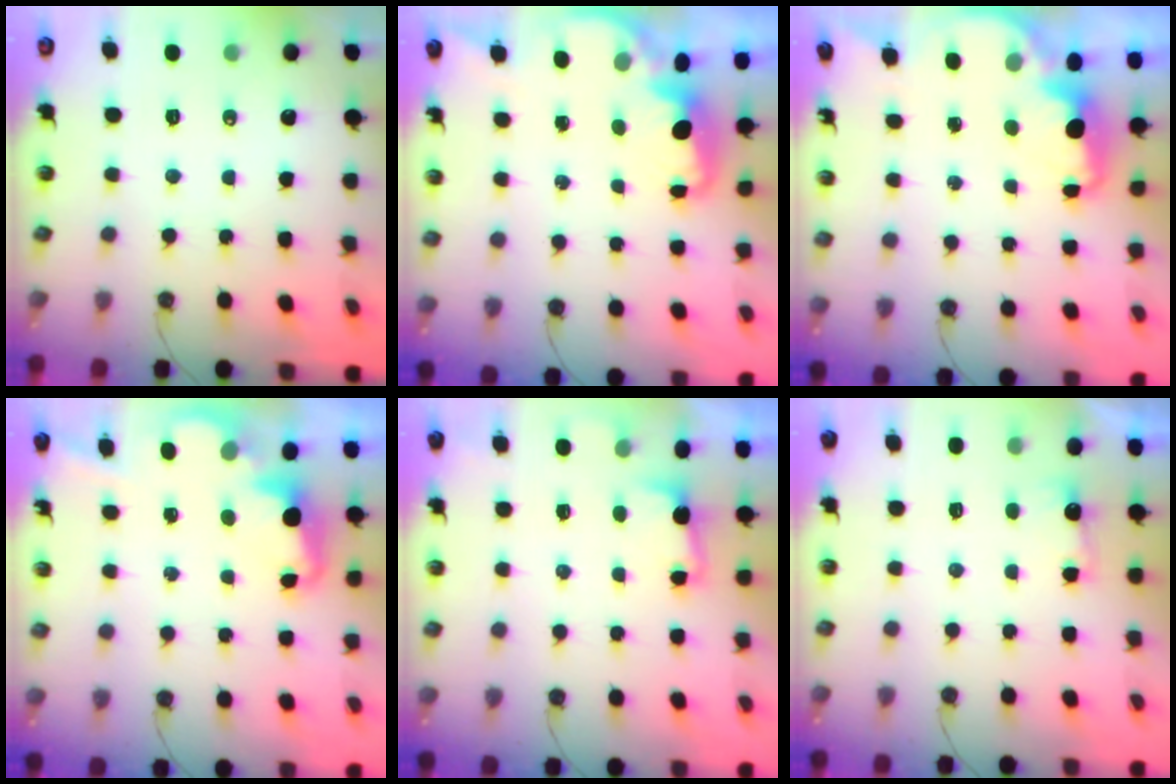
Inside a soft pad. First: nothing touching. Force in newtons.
{"total": 1.6, "press": 1.4, "slide": 0.7}
{"total": 2.5, "press": 2.4, "slide": 0.8}
{"total": 2.3, "press": 2.2, "slide": 0.5}
{"total": 2.5, "press": 2.3, "slide": 0.8}
{"total": 2.3, "press": 2.2, "slide": 0.9}